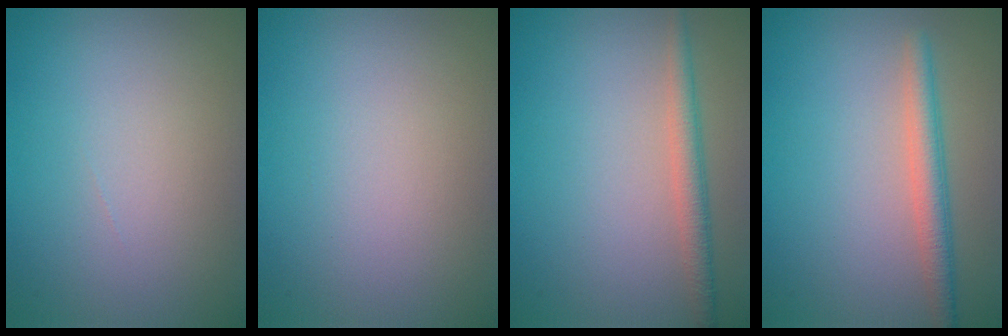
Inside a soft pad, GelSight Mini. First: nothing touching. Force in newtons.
{"total": 0.0}
{"total": 2.2, "press": 2.2, "slide": 0.0}
{"total": 2.7, "press": 2.7, "slide": 0.2}